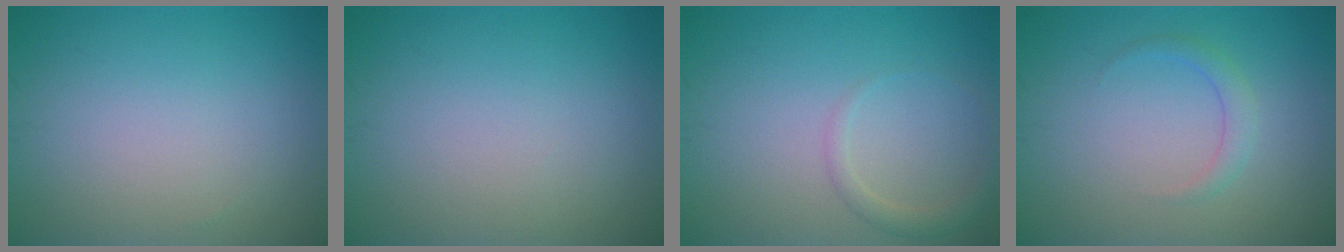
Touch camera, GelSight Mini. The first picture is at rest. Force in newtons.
{"total": 0.0}
{"total": 1.5, "press": 1.5, "slide": 0.1}
{"total": 1.5, "press": 1.5, "slide": 0.1}